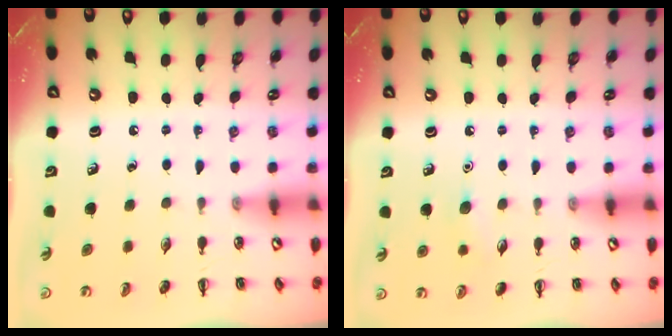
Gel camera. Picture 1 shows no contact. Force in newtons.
{"total": 5.2, "press": 5.0, "slide": 1.2}